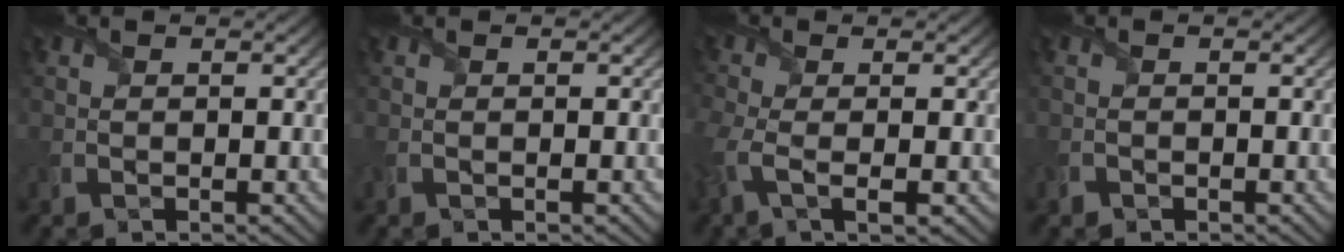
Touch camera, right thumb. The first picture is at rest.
{"total": 0.0}
{"total": 4.2, "force": [-1.3, 1.4, 3.7], "torque": [-0.103, -0.011, -0.030]}
{"total": 0.7, "force": [-0.6, 0.4, -0.1], "torque": [0.002, -0.004, -0.012]}